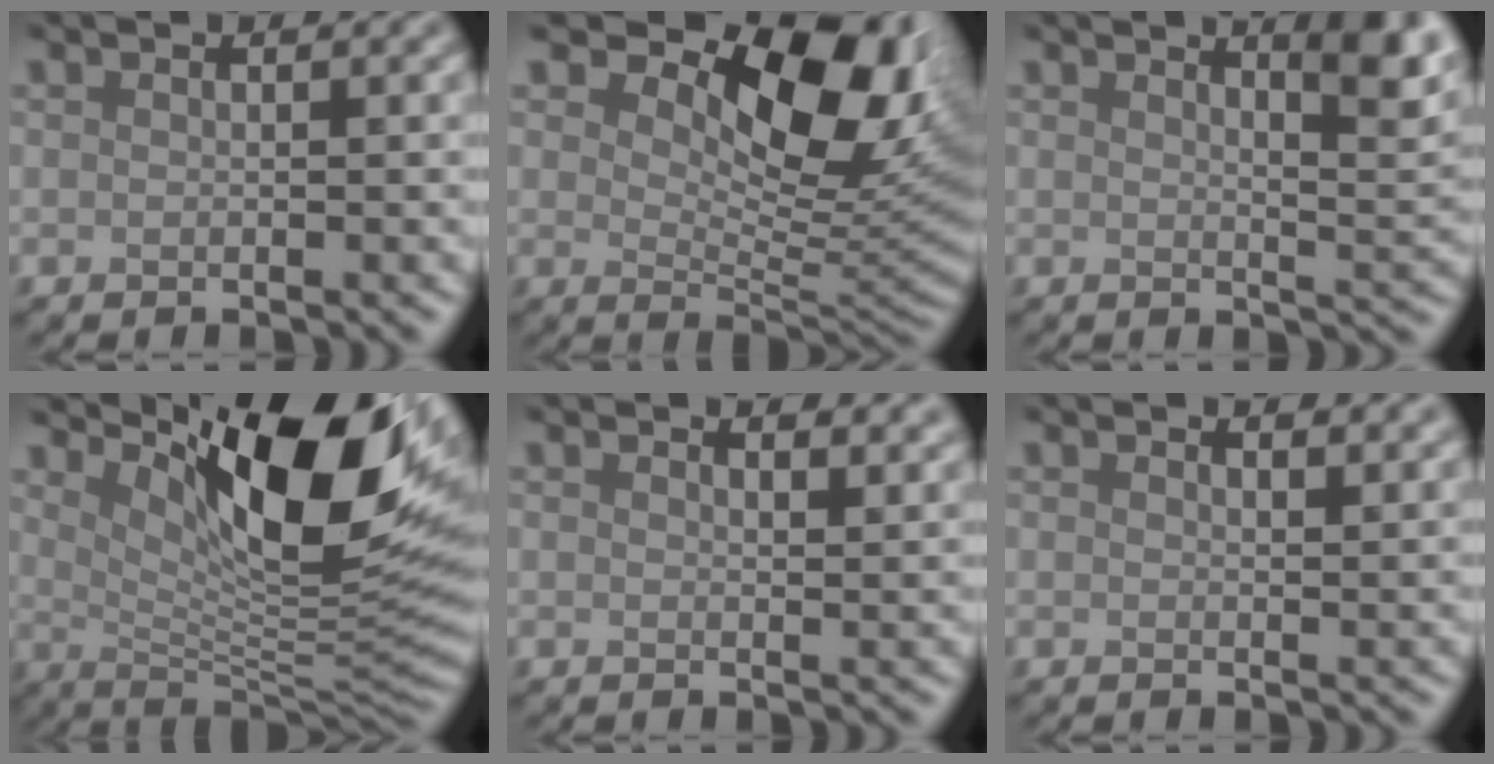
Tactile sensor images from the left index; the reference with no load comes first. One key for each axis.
{"total": 11.2, "fx": 5.8, "fy": 5.1, "fz": 8.1, "tx": -0.127, "ty": 0.000, "tz": 0.097}
{"total": 5.4, "fx": 3.2, "fy": 1.4, "fz": 4.2, "tx": -0.042, "ty": 0.007, "tz": 0.044}
{"total": 12.9, "fx": 5.6, "fy": 3.7, "fz": 11.0, "tx": -0.166, "ty": -0.006, "tz": 0.101}
{"total": 3.4, "fx": 2.8, "fy": 1.2, "fz": 1.5, "tx": -0.013, "ty": 0.011, "tz": 0.026}
{"total": 2.6, "fx": 2.1, "fy": 0.9, "fz": 1.2, "tx": -0.006, "ty": 0.012, "tz": 0.016}